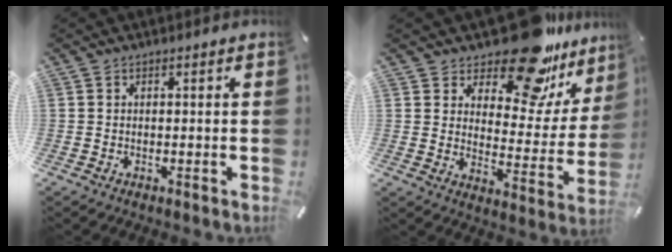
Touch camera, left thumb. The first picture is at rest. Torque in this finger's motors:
{"motor_torque": [2.39, 1.88, 1.27, -1.51, 0.31]}